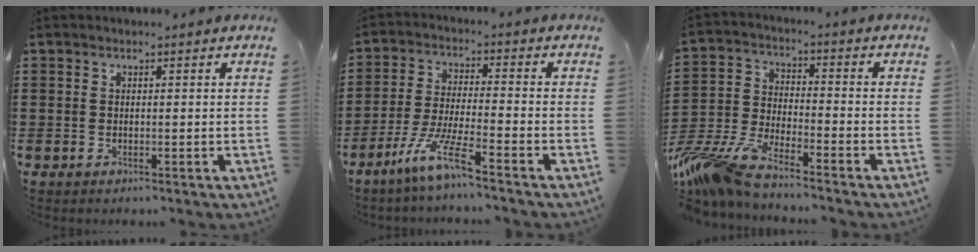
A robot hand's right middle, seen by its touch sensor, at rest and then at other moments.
{"total": 7.5, "force": [-5.2, 0.5, 5.3], "torque": [-0.116, -0.010, -0.102]}
{"total": 8.8, "force": [-8.0, 0.5, 3.6], "torque": [-0.102, -0.009, -0.168]}